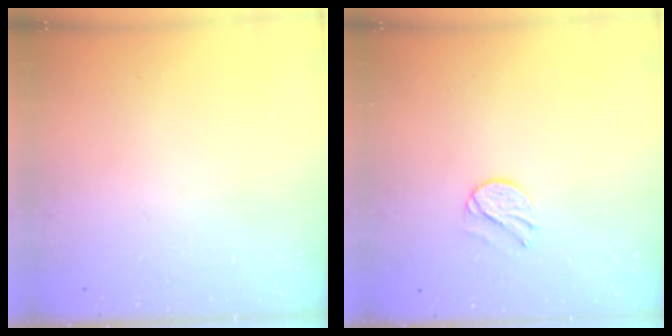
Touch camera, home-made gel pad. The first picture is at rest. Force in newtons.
{"total": 5.5, "press": 5.4, "slide": 0.6}